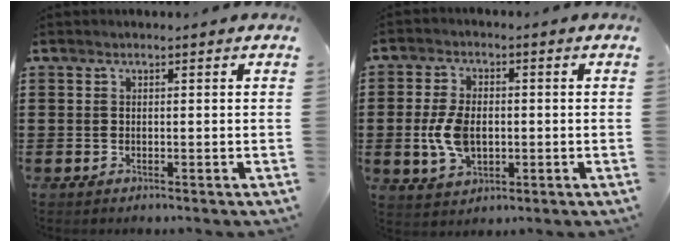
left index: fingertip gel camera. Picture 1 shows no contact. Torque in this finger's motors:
{"motor_torque": [1.10, 0.82, 0.30, 0.11]}